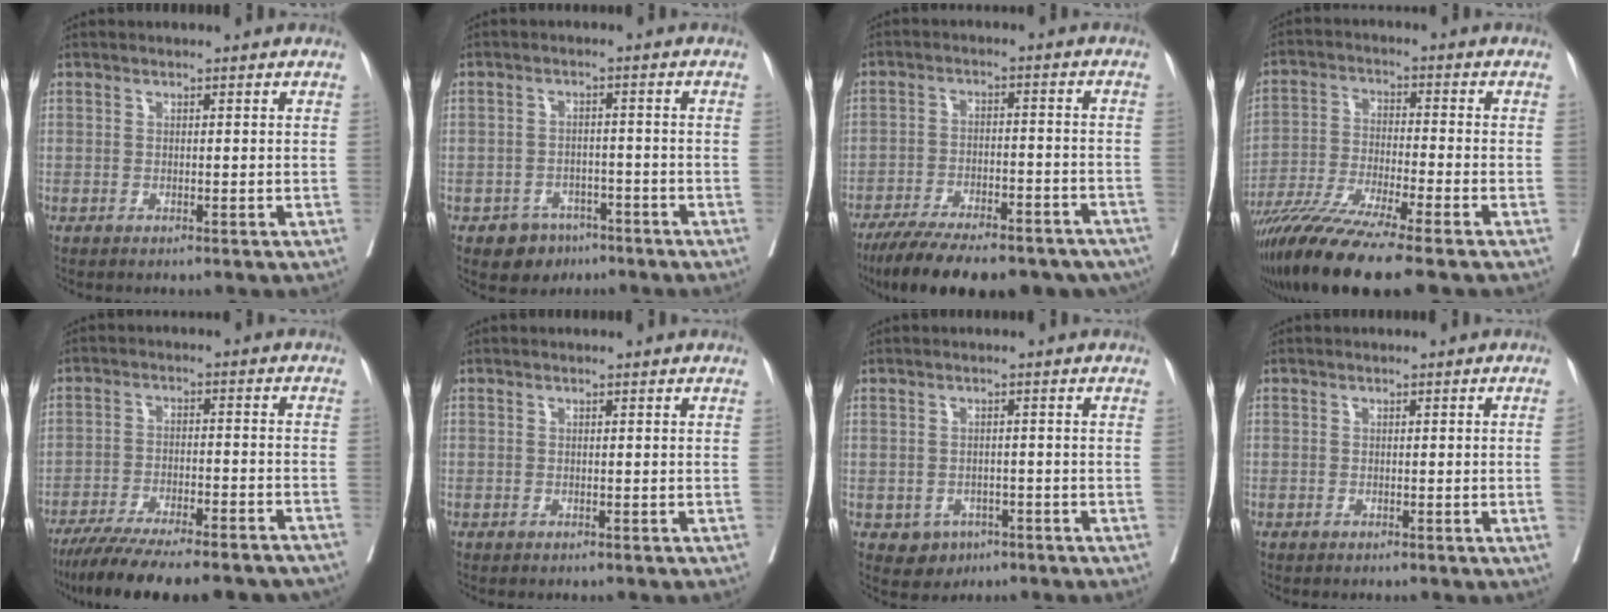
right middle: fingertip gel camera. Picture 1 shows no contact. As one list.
[{"total": 4.2, "force": [-2.4, 3.3, 0.9], "torque": [-0.008, 0.012, -0.030]}, {"total": 22.9, "force": [-17.8, 7.2, 12.5], "torque": [-0.174, -0.010, -0.241]}, {"total": 13.3, "force": [-10.1, -0.6, 8.6], "torque": [-0.160, -0.042, -0.176]}, {"total": 20.3, "force": [-17.3, 3.4, 10.0], "torque": [-0.132, -0.016, -0.243]}, {"total": 0.6, "force": [0.3, 0.4, -0.1], "torque": [0.002, 0.009, 0.003]}, {"total": 3.1, "force": [-1.1, 2.8, 0.8], "torque": [-0.007, 0.010, -0.007]}, {"total": 0.7, "force": [0.3, 0.0, 0.7], "torque": [-0.009, 0.006, 0.004]}]